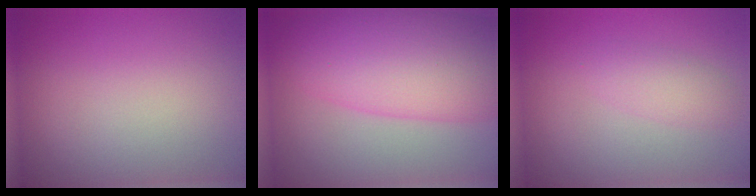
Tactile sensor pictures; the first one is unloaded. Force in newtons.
{"total": 9.7, "press": 9.7, "slide": 0.1}
{"total": 2.0, "press": 2.0, "slide": 0.1}